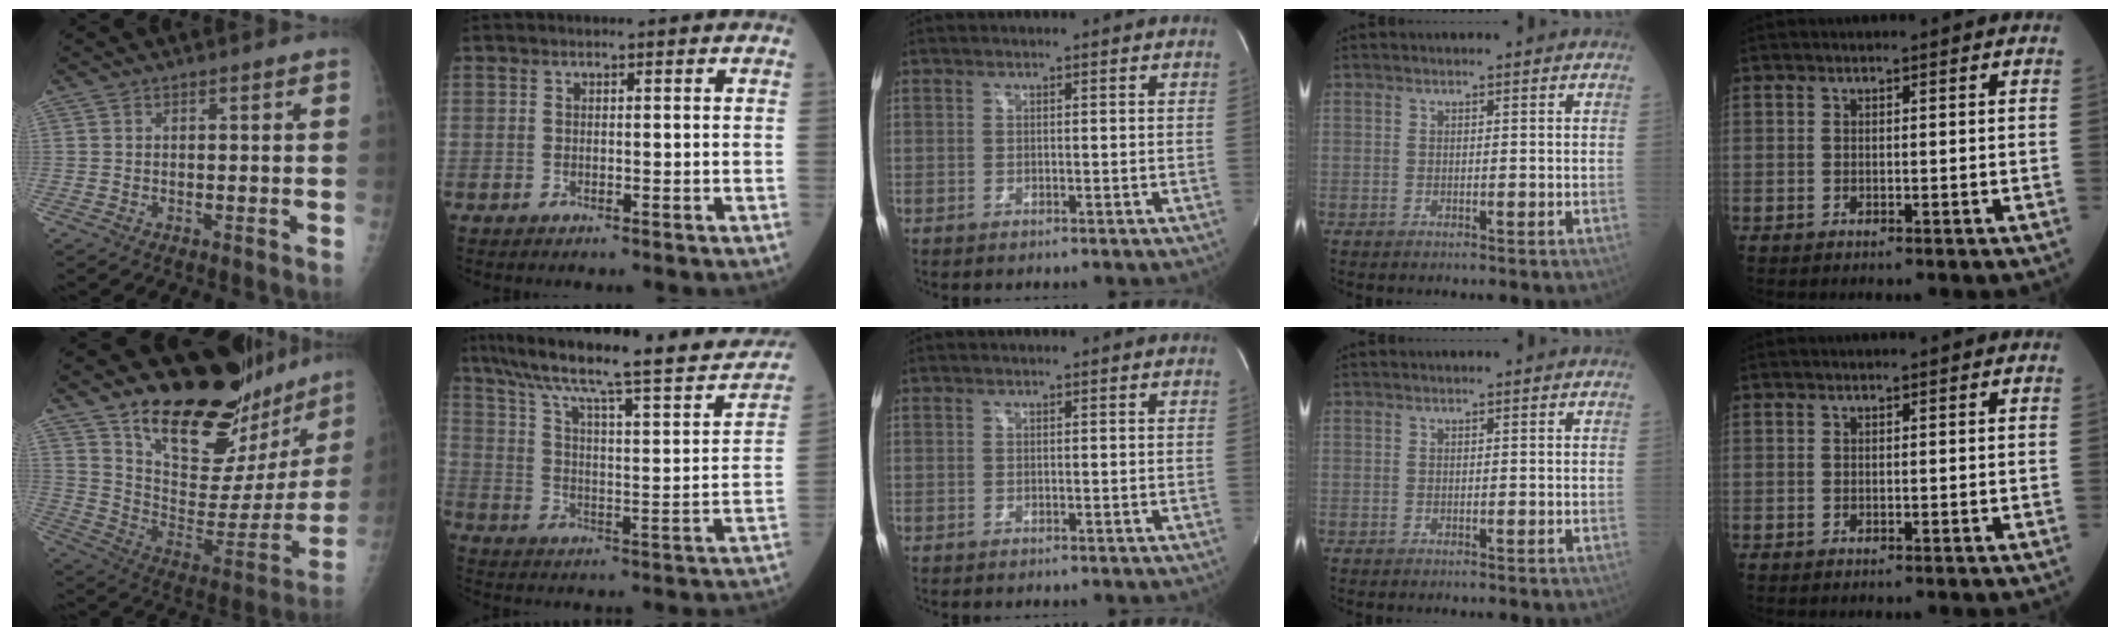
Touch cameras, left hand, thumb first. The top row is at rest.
{"thumb": {"total": 27.1, "force": [21.2, 10.9, 12.8], "torque": [-0.151, -0.120, 0.316]}, "index": {"total": 28.8, "force": [23.4, 3.6, 16.4], "torque": [-0.262, -0.007, 0.320]}}